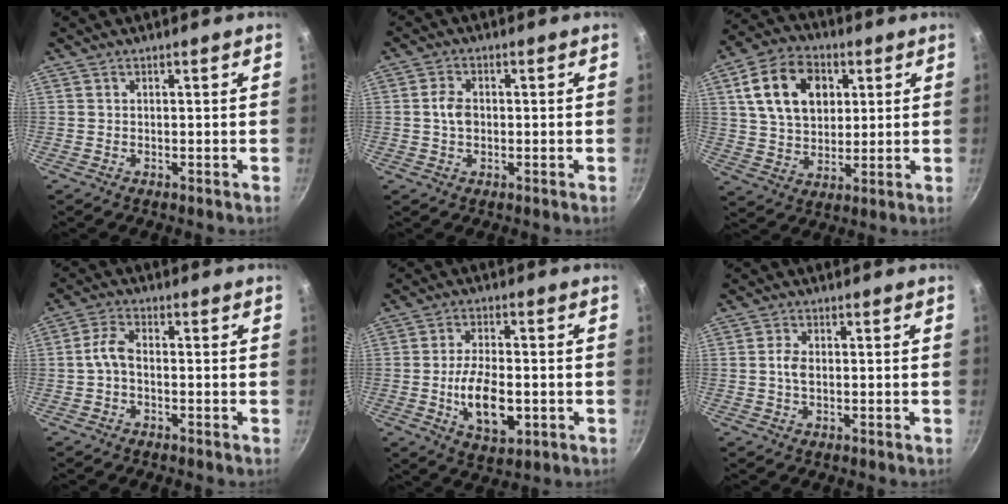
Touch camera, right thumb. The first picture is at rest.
{"total": 4.0, "force": [0.0, 2.8, 2.8], "torque": [-0.045, 0.009, -0.005]}
{"total": 15.6, "force": [4.6, 11.1, 10.1], "torque": [-0.154, 0.000, 0.077]}
{"total": 4.1, "force": [-1.0, 2.3, 3.3], "torque": [-0.068, 0.022, -0.027]}
{"total": 11.3, "force": [-2.3, 5.7, 9.5], "torque": [-0.158, 0.007, -0.036]}
{"total": 3.0, "force": [-0.1, 1.9, 2.3], "torque": [-0.043, 0.008, -0.004]}